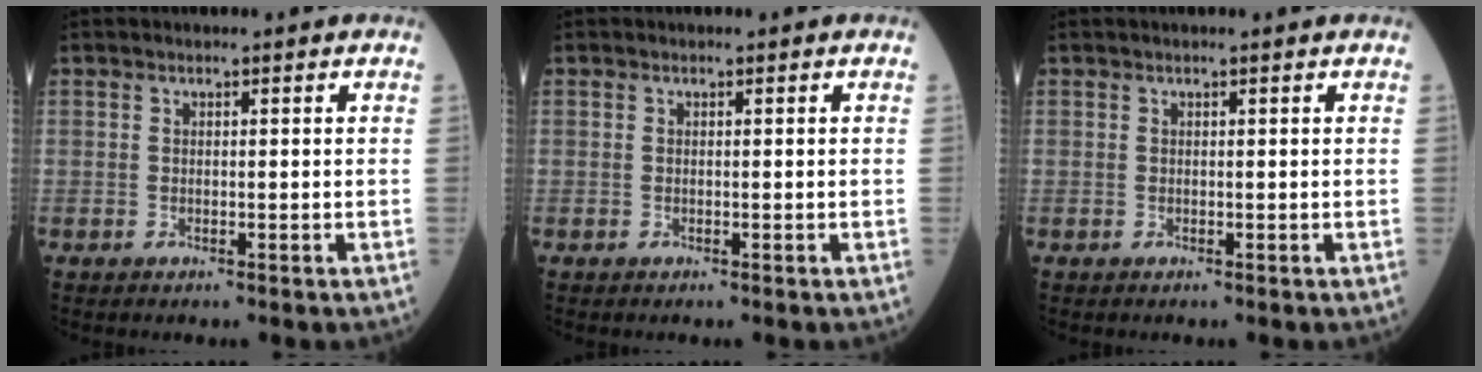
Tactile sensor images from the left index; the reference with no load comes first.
{"total": 0.0}
{"total": 0.7, "force": [0.6, -0.1, 0.4], "torque": [-0.010, 0.006, 0.014]}